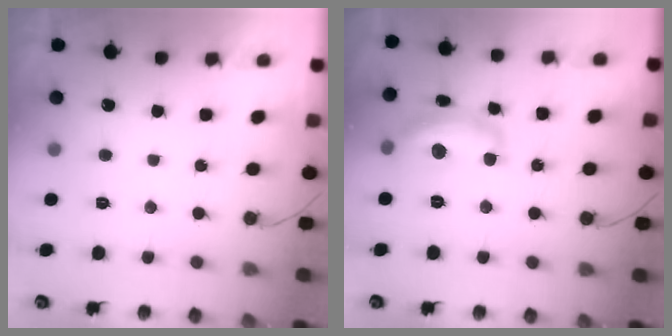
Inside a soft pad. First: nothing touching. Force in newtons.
{"total": 13.9, "press": 13.8, "slide": 1.0}